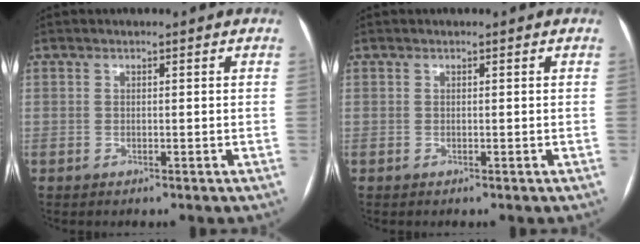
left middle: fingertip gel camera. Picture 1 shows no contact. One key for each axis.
{"total": 0.0}